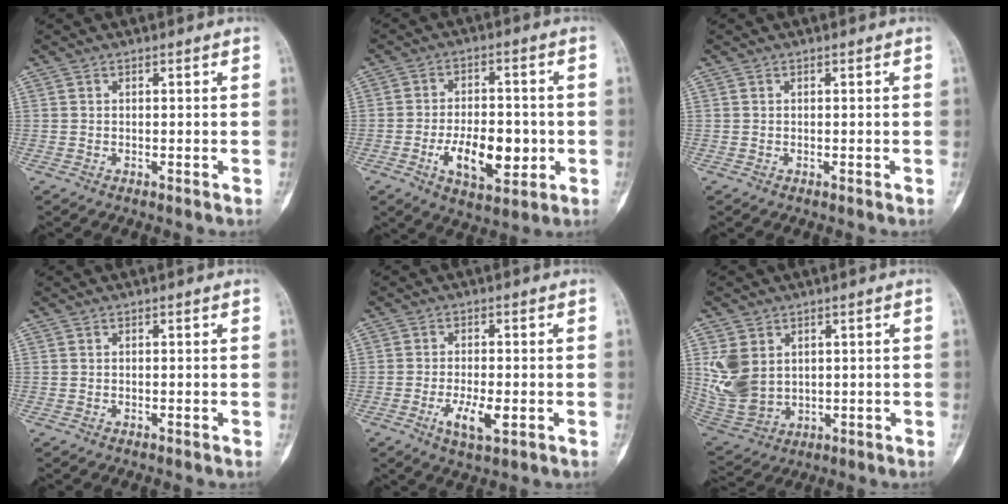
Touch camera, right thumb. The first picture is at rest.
{"total": 11.9, "force": [-2.9, 6.2, 9.8], "torque": [-0.138, 0.011, -0.041]}
{"total": 0.0}
{"total": 0.0}
{"total": 5.8, "force": [-1.8, 2.0, 5.1], "torque": [-0.092, -0.005, -0.029]}
{"total": 10.4, "force": [2.5, 7.8, 6.4], "torque": [-0.120, -0.014, 0.072]}